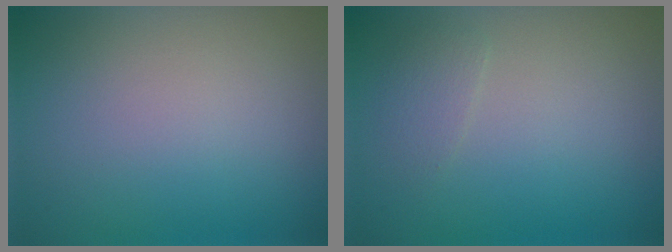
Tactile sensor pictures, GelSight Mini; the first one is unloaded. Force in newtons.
{"total": 1.2, "press": 1.2, "slide": 0.1}